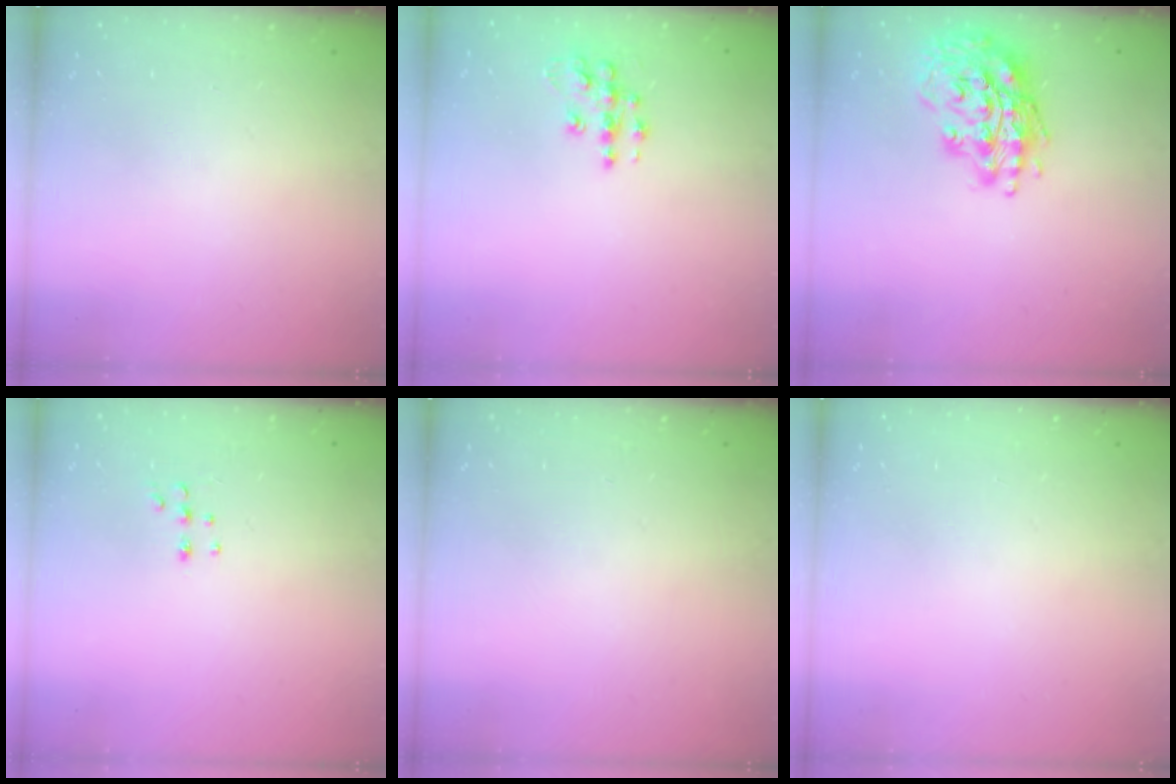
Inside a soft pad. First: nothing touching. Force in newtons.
{"total": 9.4, "press": 9.4, "slide": 0.5}
{"total": 17.6, "press": 17.5, "slide": 2.3}
{"total": 5.5, "press": 5.4, "slide": 1.0}
{"total": 0.0}
{"total": 0.0}